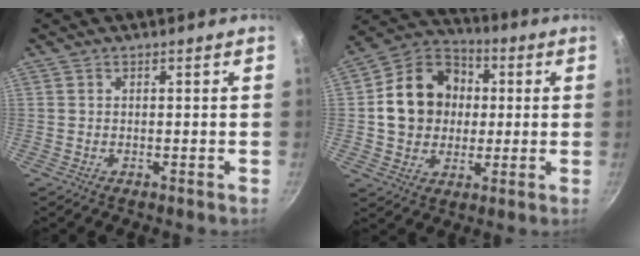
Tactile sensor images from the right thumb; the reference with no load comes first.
{"total": 15.8, "force": [1.3, 13.3, 8.4], "torque": [-0.113, 0.026, 0.016]}